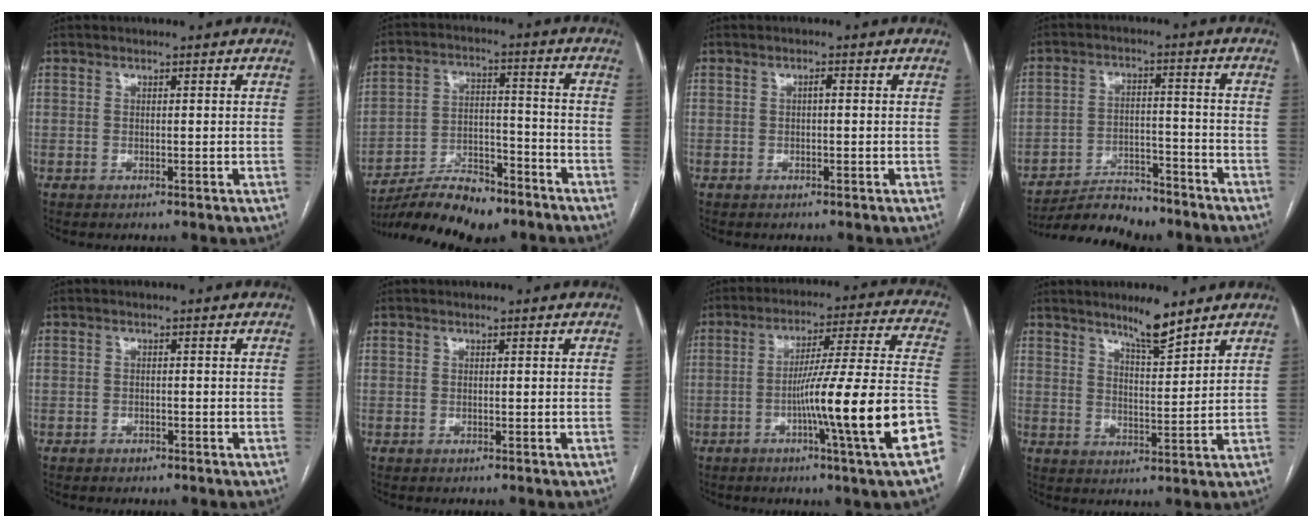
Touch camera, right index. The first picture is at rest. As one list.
[{"total": 13.5, "force": [-11.2, 4.0, 6.3], "torque": [-0.101, 0.016, -0.190]}, {"total": 0.8, "force": [0.0, 0.2, 0.8], "torque": [-0.012, 0.003, -0.001]}, {"total": 9.9, "force": [-9.3, 2.4, 2.3], "torque": [-0.032, 0.010, -0.153]}, {"total": 0.9, "force": [-0.7, 0.5, 0.2], "torque": [-0.002, 0.002, -0.010]}, {"total": 0.0}, {"total": 19.0, "force": [-6.6, -1.6, 17.7], "torque": [-0.218, 0.006, -0.102]}, {"total": 5.9, "force": [4.9, 0.5, 3.2], "torque": [-0.058, -0.008, 0.084]}]